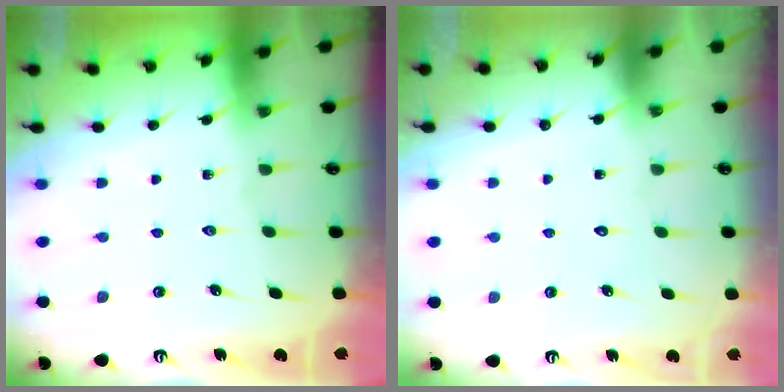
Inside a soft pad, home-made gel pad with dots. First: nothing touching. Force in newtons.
{"total": 1.5, "press": 1.5, "slide": 0.0}